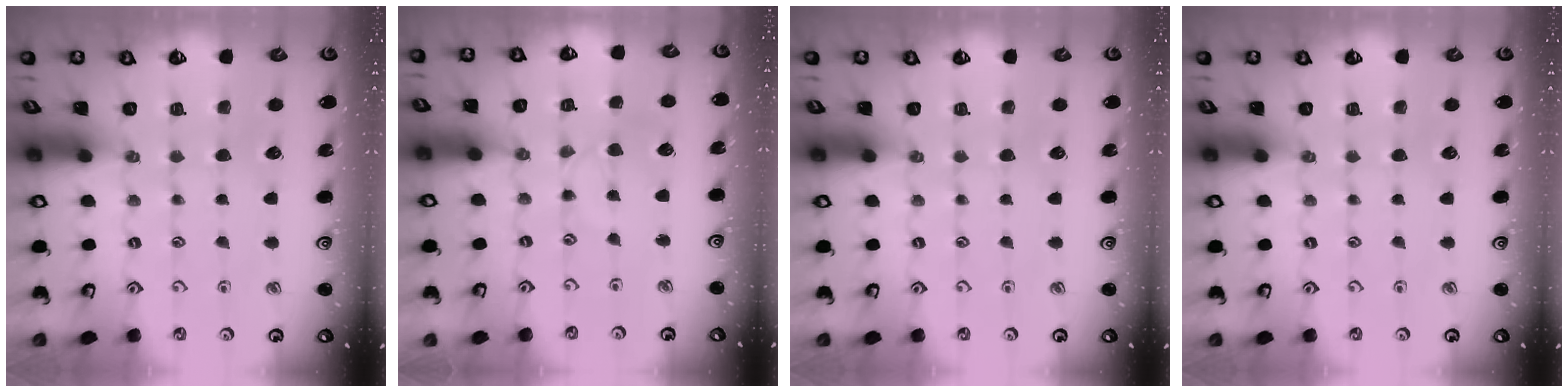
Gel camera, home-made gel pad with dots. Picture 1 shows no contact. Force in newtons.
{"total": 1.5, "press": 1.5, "slide": 0.4}
{"total": 0.0}
{"total": 0.0}